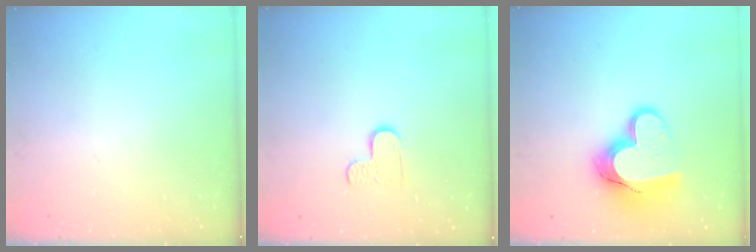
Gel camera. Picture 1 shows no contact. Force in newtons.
{"total": 5.1, "press": 5.1, "slide": 0.5}
{"total": 16.2, "press": 16.2, "slide": 1.3}